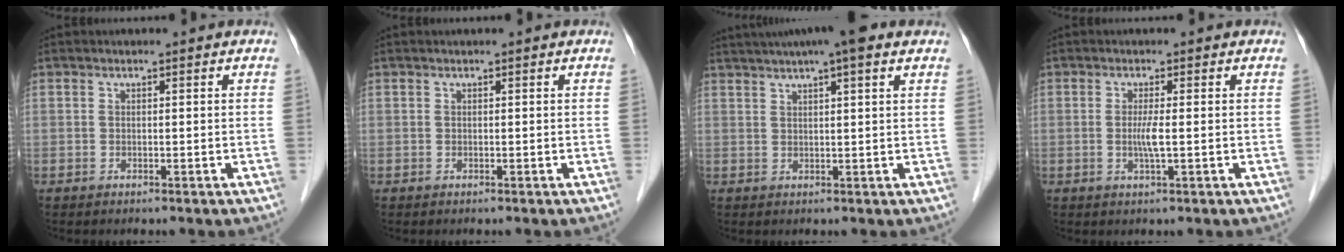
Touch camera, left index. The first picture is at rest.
{"total": 0.0}
{"total": 10.2, "force": [7.4, 0.8, 6.9], "torque": [-0.111, 0.036, 0.102]}
{"total": 2.3, "force": [-0.2, -0.3, 2.3], "torque": [-0.048, -0.005, -0.003]}